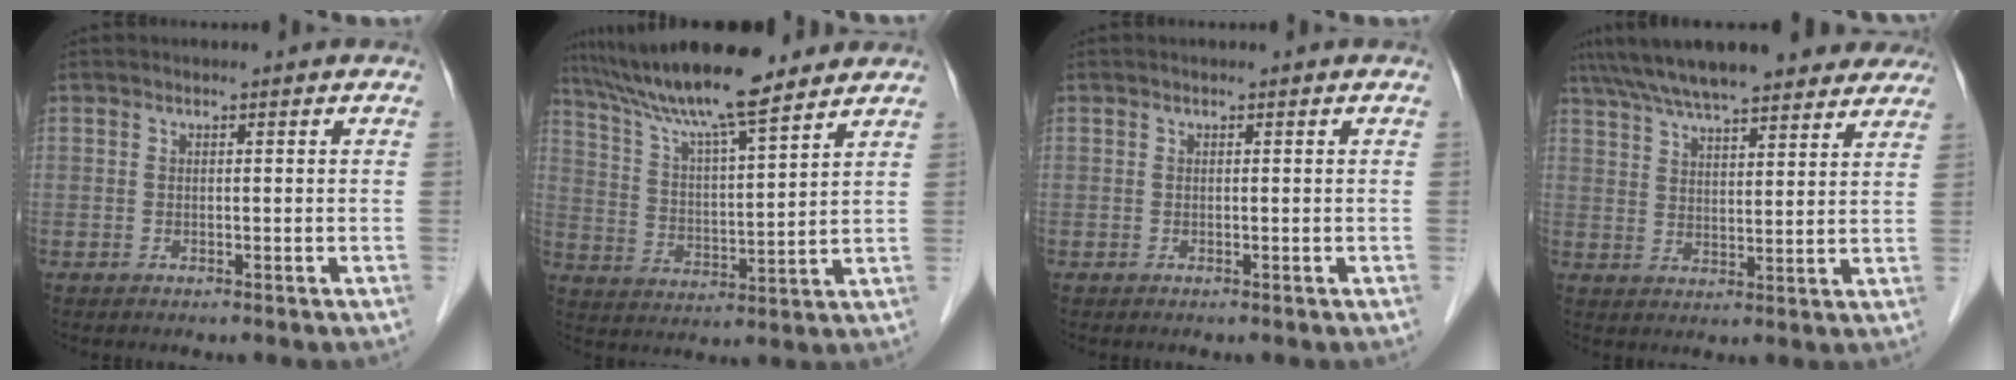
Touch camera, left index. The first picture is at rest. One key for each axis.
{"total": 14.8, "fx": 12.5, "fy": 1.0, "fz": 7.9, "tx": -0.140, "ty": 0.016, "tz": 0.216}
{"total": 0.0}
{"total": 20.9, "fx": 17.8, "fy": 4.8, "fz": 10.0, "tx": -0.169, "ty": 0.046, "tz": 0.248}